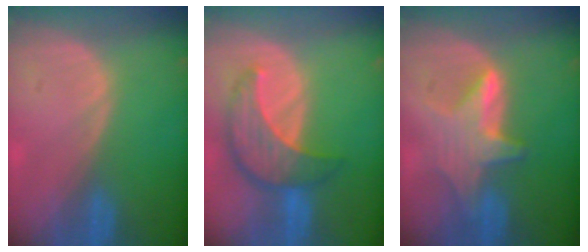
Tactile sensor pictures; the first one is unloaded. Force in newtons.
{"total": 8.2, "press": 7.6, "slide": 3.3}
{"total": 6.6, "press": 6.5, "slide": 1.1}